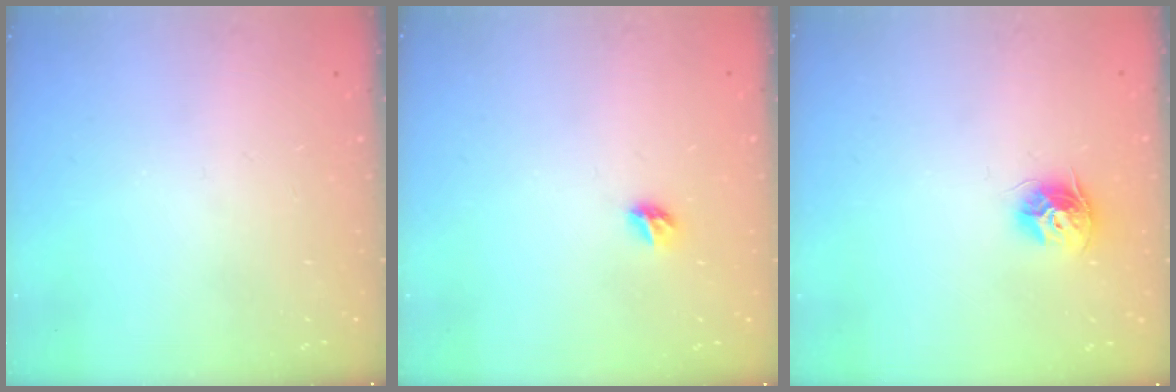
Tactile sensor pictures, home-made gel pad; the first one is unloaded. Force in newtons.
{"total": 5.4, "press": 5.4, "slide": 0.5}
{"total": 9.5, "press": 9.5, "slide": 0.3}